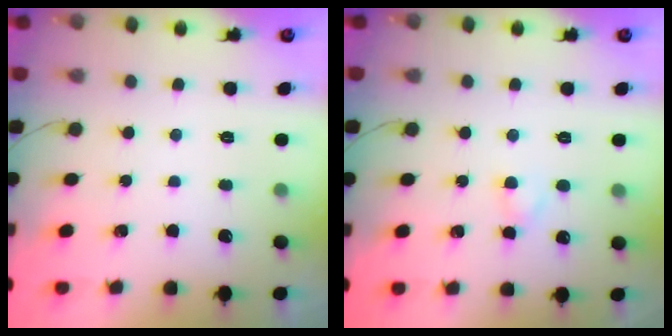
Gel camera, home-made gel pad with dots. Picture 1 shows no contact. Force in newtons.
{"total": 2.7, "press": 2.5, "slide": 1.1}